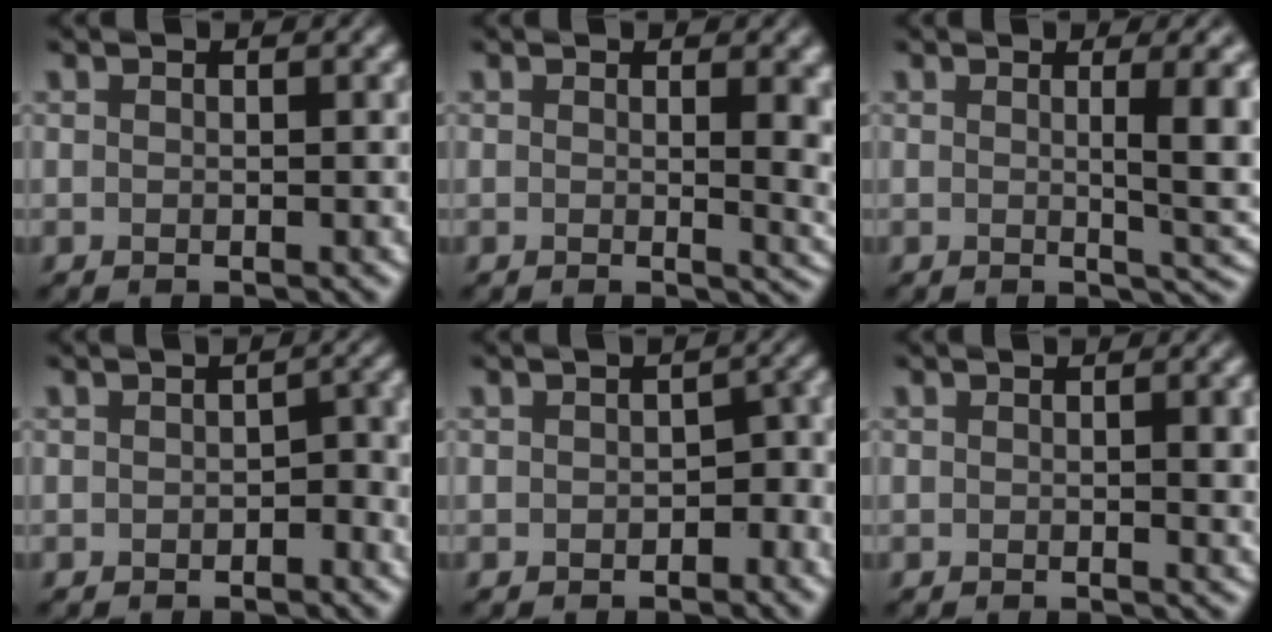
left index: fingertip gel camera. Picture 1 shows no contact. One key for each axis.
{"total": 5.1, "fx": 0.7, "fy": 2.1, "fz": 4.5, "tx": -0.030, "ty": -0.006, "tz": 0.017}
{"total": 6.0, "fx": 0.5, "fy": 1.5, "fz": 5.8, "tx": -0.065, "ty": -0.002, "tz": 0.009}
{"total": 2.1, "fx": -0.5, "fy": 1.1, "fz": 1.7, "tx": -0.021, "ty": 0.001, "tz": -0.009}
{"total": 2.8, "fx": -0.8, "fy": 1.7, "fz": 2.0, "tx": -0.016, "ty": 0.000, "tz": -0.012}
{"total": 2.4, "fx": 0.1, "fy": 0.6, "fz": 2.4, "tx": -0.028, "ty": -0.001, "tz": 0.000}